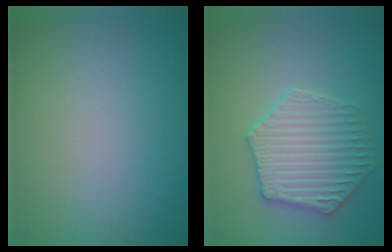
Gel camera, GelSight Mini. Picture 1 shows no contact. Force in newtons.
{"total": 4.3, "press": 4.0, "slide": 1.6}